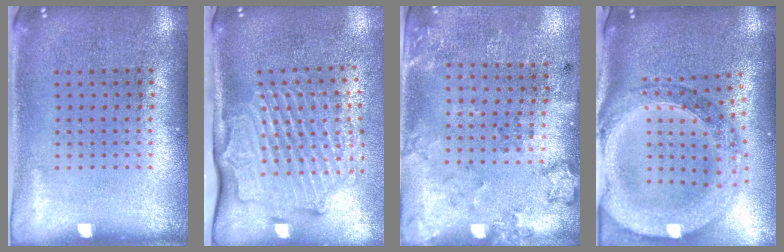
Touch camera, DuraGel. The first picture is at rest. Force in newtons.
{"total": 2.8, "press": 2.2, "slide": 1.8}
{"total": 2.0, "press": 1.4, "slide": 1.5}
{"total": 2.6, "press": 2.3, "slide": 1.3}